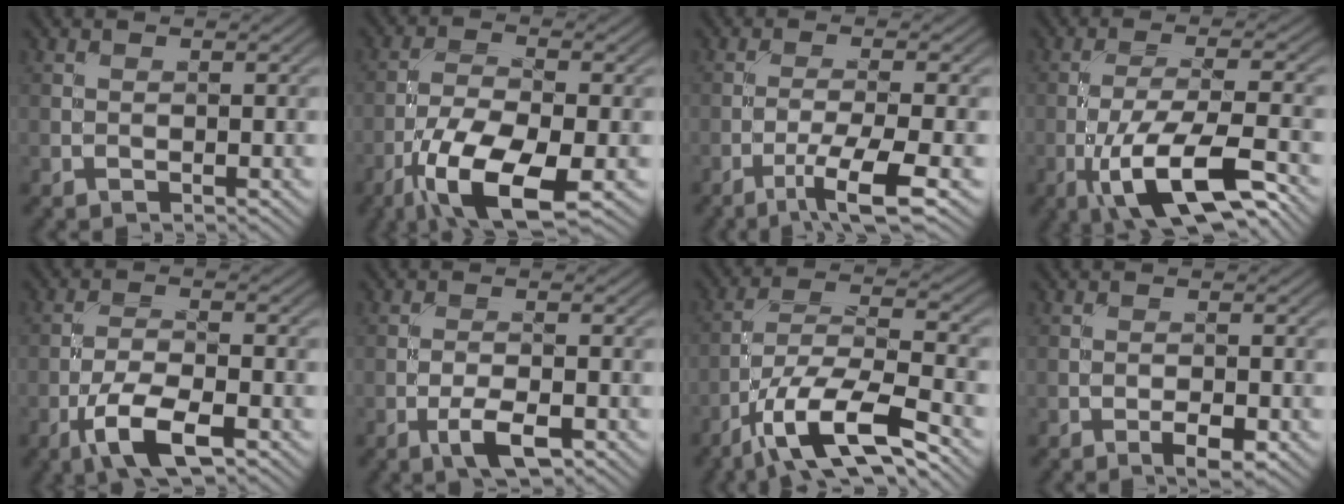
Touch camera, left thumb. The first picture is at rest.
{"total": 11.2, "force": [-5.7, 4.0, 8.8], "torque": [-0.177, -0.015, -0.113]}
{"total": 6.1, "force": [-3.2, 0.7, 5.1], "torque": [-0.086, 0.004, -0.063]}
{"total": 12.1, "force": [-6.2, 3.2, 9.8], "torque": [-0.182, -0.005, -0.114]}
{"total": 6.9, "force": [-3.7, 2.3, 5.3], "torque": [-0.108, 0.002, -0.077]}
{"total": 3.9, "force": [-2.0, 1.3, 3.1], "torque": [-0.060, 0.000, -0.038]}
{"total": 12.0, "force": [-6.9, 3.5, 9.2], "torque": [-0.173, -0.002, -0.133]}
{"total": 2.6, "force": [-1.4, 0.8, 2.1], "torque": [-0.035, 0.000, -0.025]}